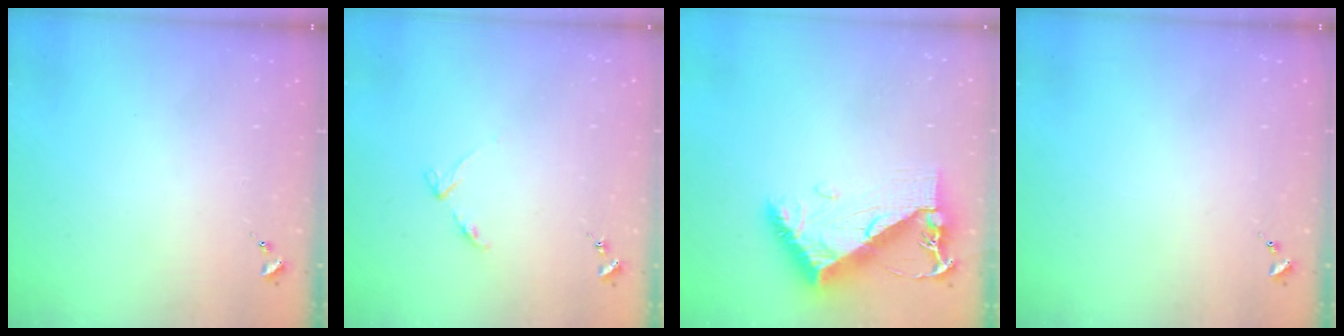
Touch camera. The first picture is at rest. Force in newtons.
{"total": 4.0, "press": 4.0, "slide": 0.6}
{"total": 9.5, "press": 9.4, "slide": 1.0}
{"total": 0.0}